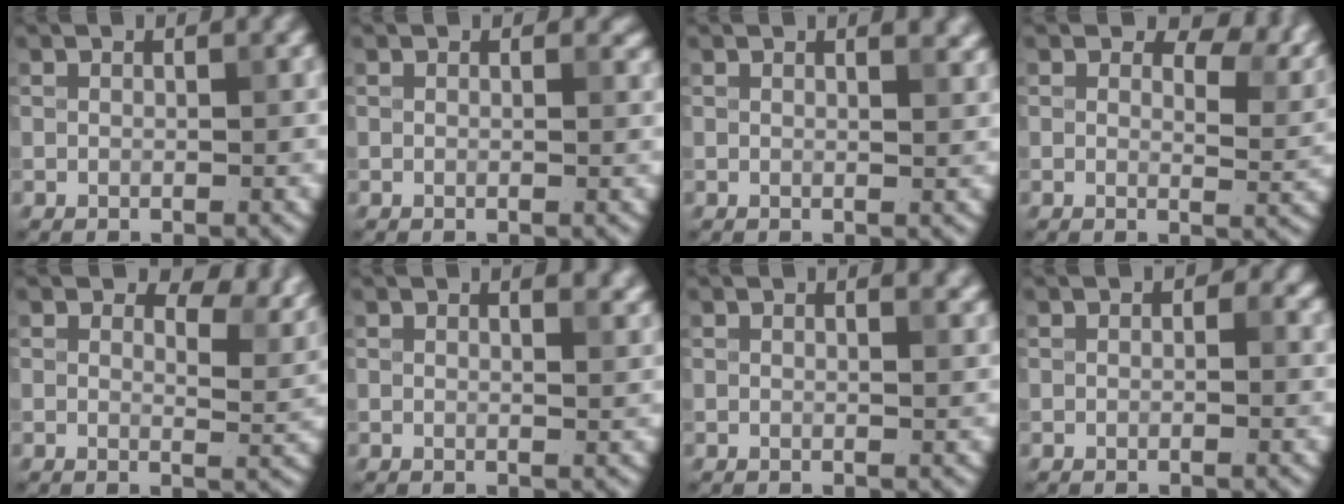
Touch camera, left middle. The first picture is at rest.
{"total": 0.6, "force": [0.3, 0.4, 0.4], "torque": [-0.002, -0.002, 0.002]}
{"total": 1.5, "force": [1.1, 0.3, 1.0], "torque": [-0.012, 0.001, 0.018]}
{"total": 5.3, "force": [2.8, 2.9, 3.4], "torque": [-0.044, -0.007, 0.031]}
{"total": 4.9, "force": [3.0, 2.4, 3.1], "torque": [-0.040, -0.004, 0.034]}
{"total": 1.8, "force": [1.4, 0.4, 1.1], "torque": [-0.014, 0.002, 0.022]}
{"total": 1.2, "force": [0.9, 0.2, 0.8], "torque": [-0.010, 0.002, 0.014]}
{"total": 1.3, "force": [0.2, 1.0, 0.9], "torque": [-0.007, 0.001, -0.001]}